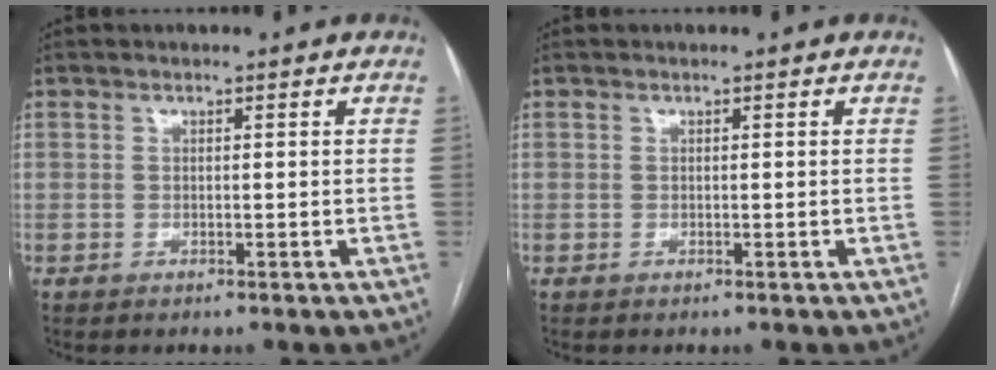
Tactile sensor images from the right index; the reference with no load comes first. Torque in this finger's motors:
{"motor_torque": [-0.02, 0.02, -0.01, 0.00]}